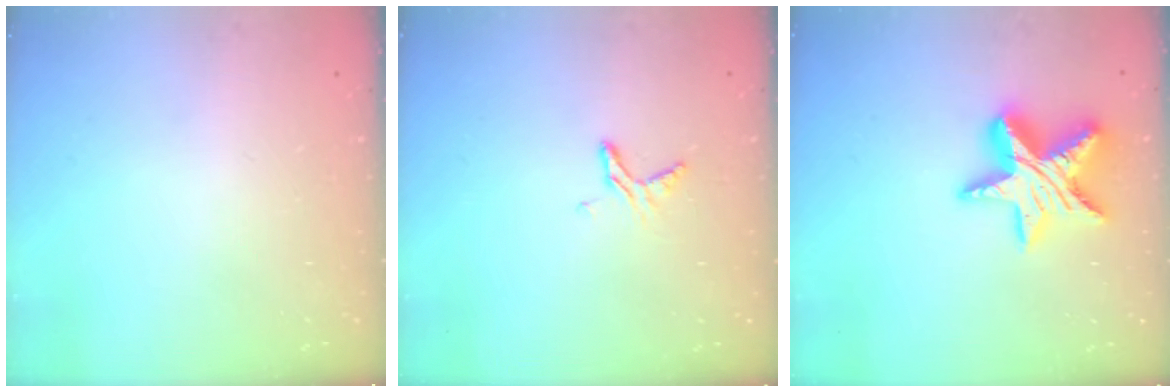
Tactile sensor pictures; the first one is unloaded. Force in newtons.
{"total": 4.9, "press": 4.9, "slide": 0.3}
{"total": 16.5, "press": 16.4, "slide": 1.2}